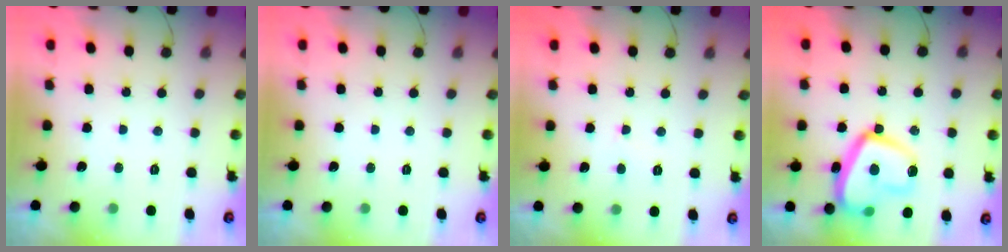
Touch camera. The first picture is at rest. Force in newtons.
{"total": 0.0}
{"total": 2.1, "press": 2.1, "slide": 0.2}
{"total": 18.7, "press": 18.6, "slide": 1.6}